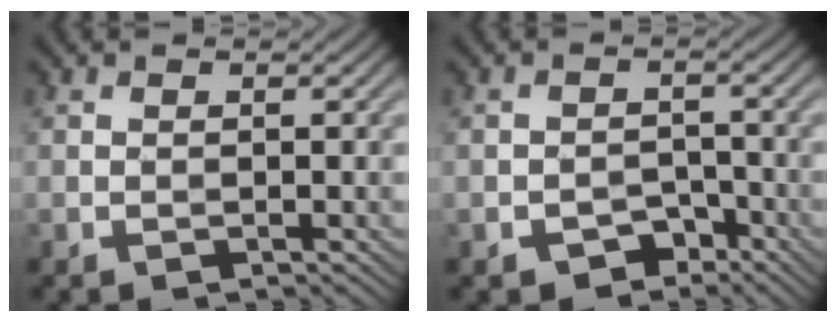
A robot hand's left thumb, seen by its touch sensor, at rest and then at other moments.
{"total": 2.9, "force": [-2.2, 1.7, 0.9], "torque": [-0.009, 0.005, -0.039]}